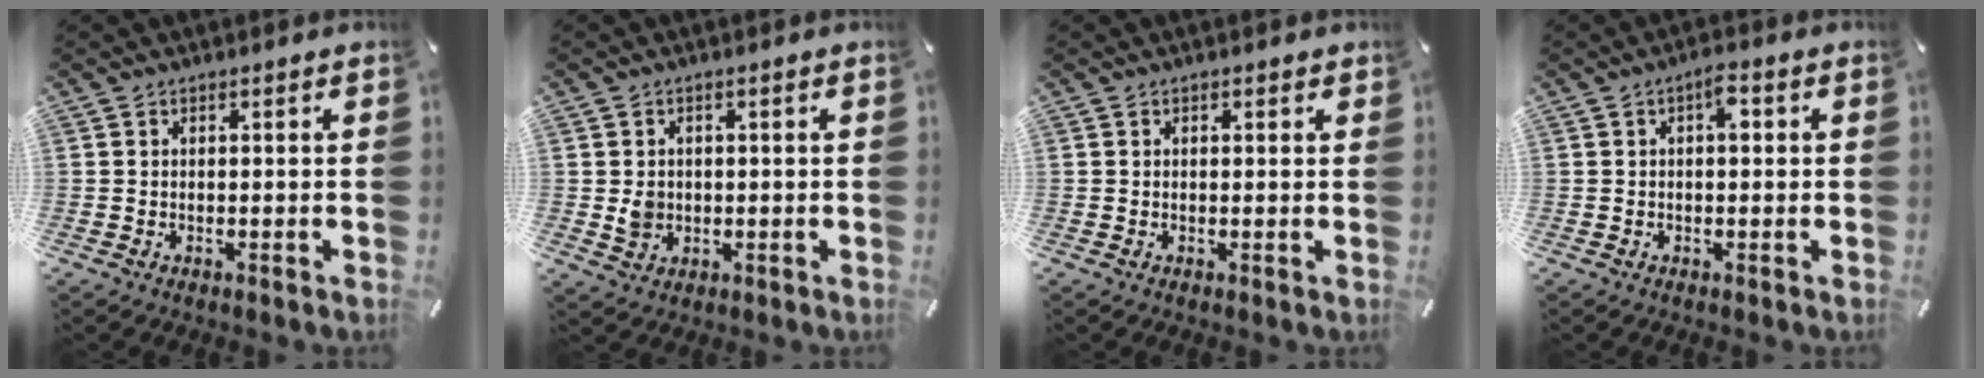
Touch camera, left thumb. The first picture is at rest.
{"total": 3.8, "force": [-0.1, 3.4, 1.5], "torque": [-0.020, -0.004, -0.004]}
{"total": 0.6, "force": [0.3, 0.5, 0.2], "torque": [0.004, -0.001, 0.003]}
{"total": 3.4, "force": [0.5, 1.5, 3.0], "torque": [-0.038, 0.002, 0.000]}